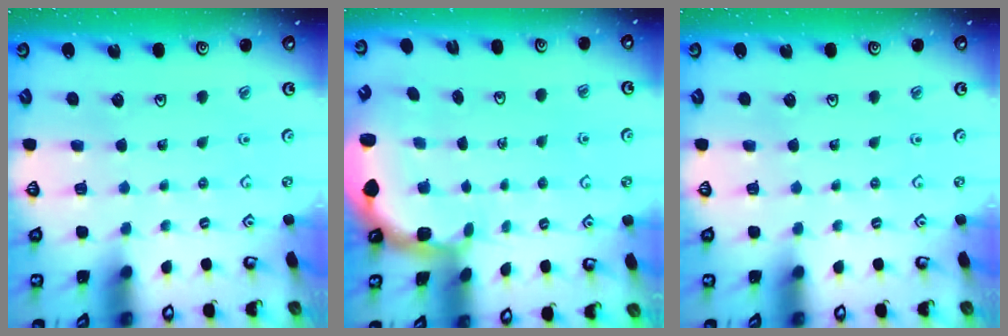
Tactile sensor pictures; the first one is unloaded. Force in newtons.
{"total": 2.1, "press": 1.8, "slide": 1.0}
{"total": 0.0}